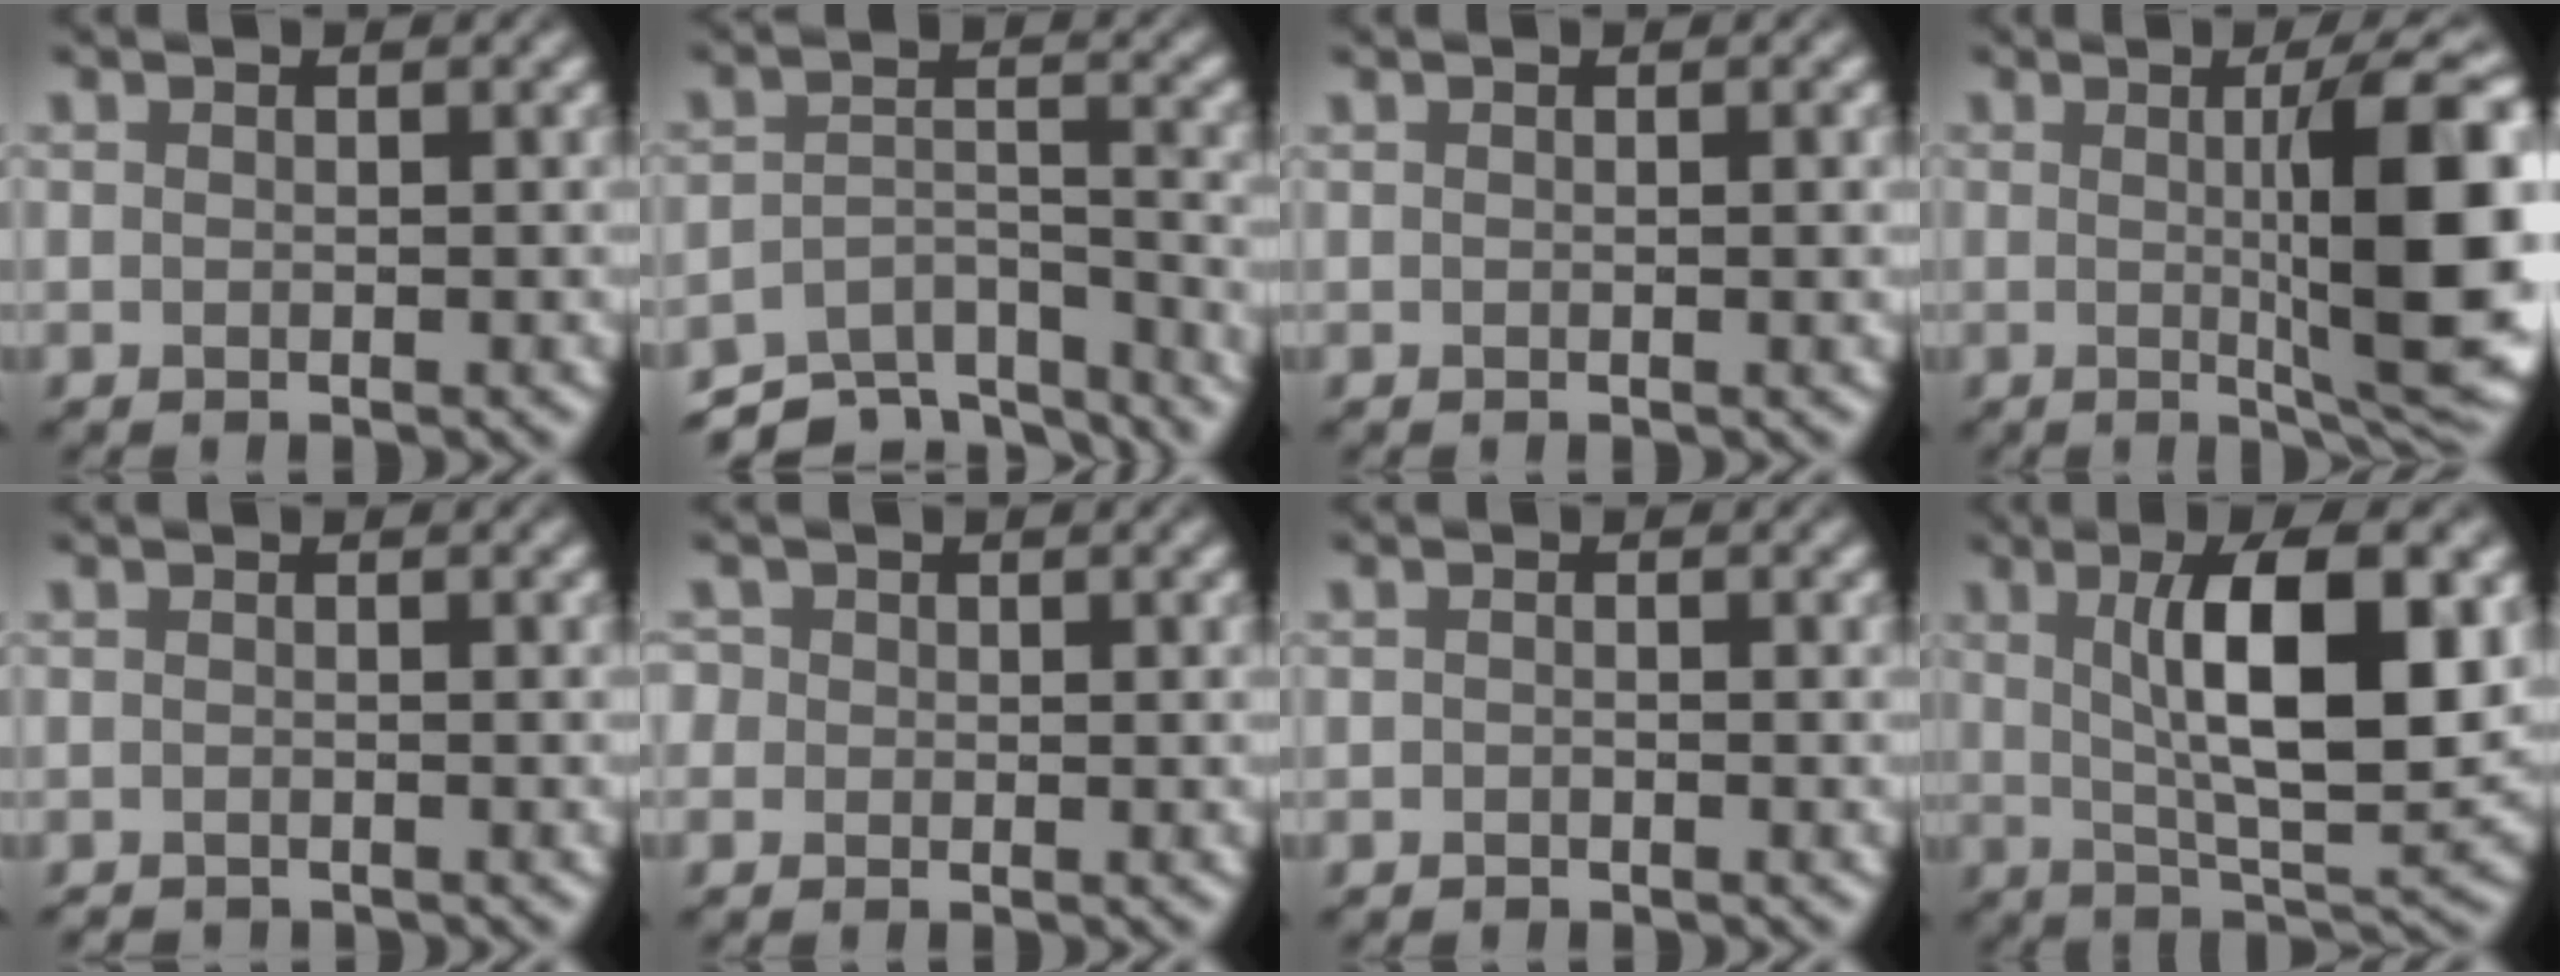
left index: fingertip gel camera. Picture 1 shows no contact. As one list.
[{"total": 8.6, "force": [-7.9, 2.5, 2.1], "torque": [-0.031, -0.003, -0.113]}, {"total": 0.9, "force": [0.3, 0.2, 0.9], "torque": [-0.015, 0.002, 0.003]}, {"total": 11.6, "force": [0.4, 2.3, 11.4], "torque": [-0.146, -0.001, 0.008]}, {"total": 0.7, "force": [-0.7, 0.1, 0.1], "torque": [0.000, -0.006, -0.014]}, {"total": 1.7, "force": [0.4, 1.5, 0.7], "torque": [-0.019, 0.006, 0.004]}, {"total": 0.5, "force": [-0.5, 0.2, 0.2], "torque": [-0.003, -0.002, -0.012]}, {"total": 10.9, "force": [2.1, 3.4, 10.1], "torque": [-0.155, 0.000, 0.034]}]